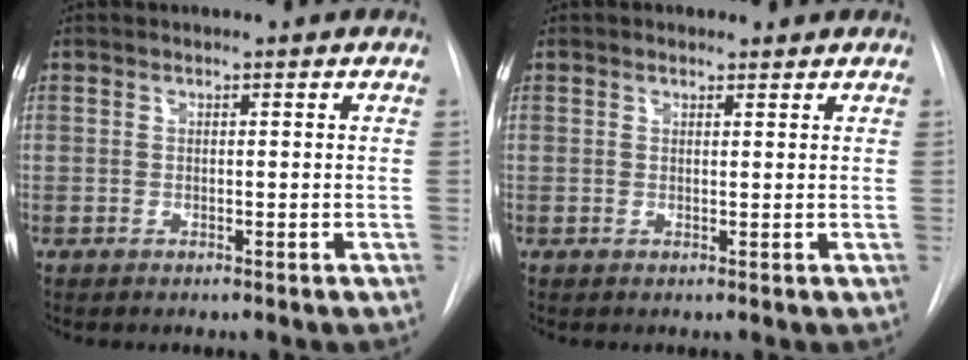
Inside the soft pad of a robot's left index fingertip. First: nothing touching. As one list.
[{"total": 1.1, "force": [0.8, 0.7, 0.2], "torque": [-0.004, 0.002, 0.008]}]